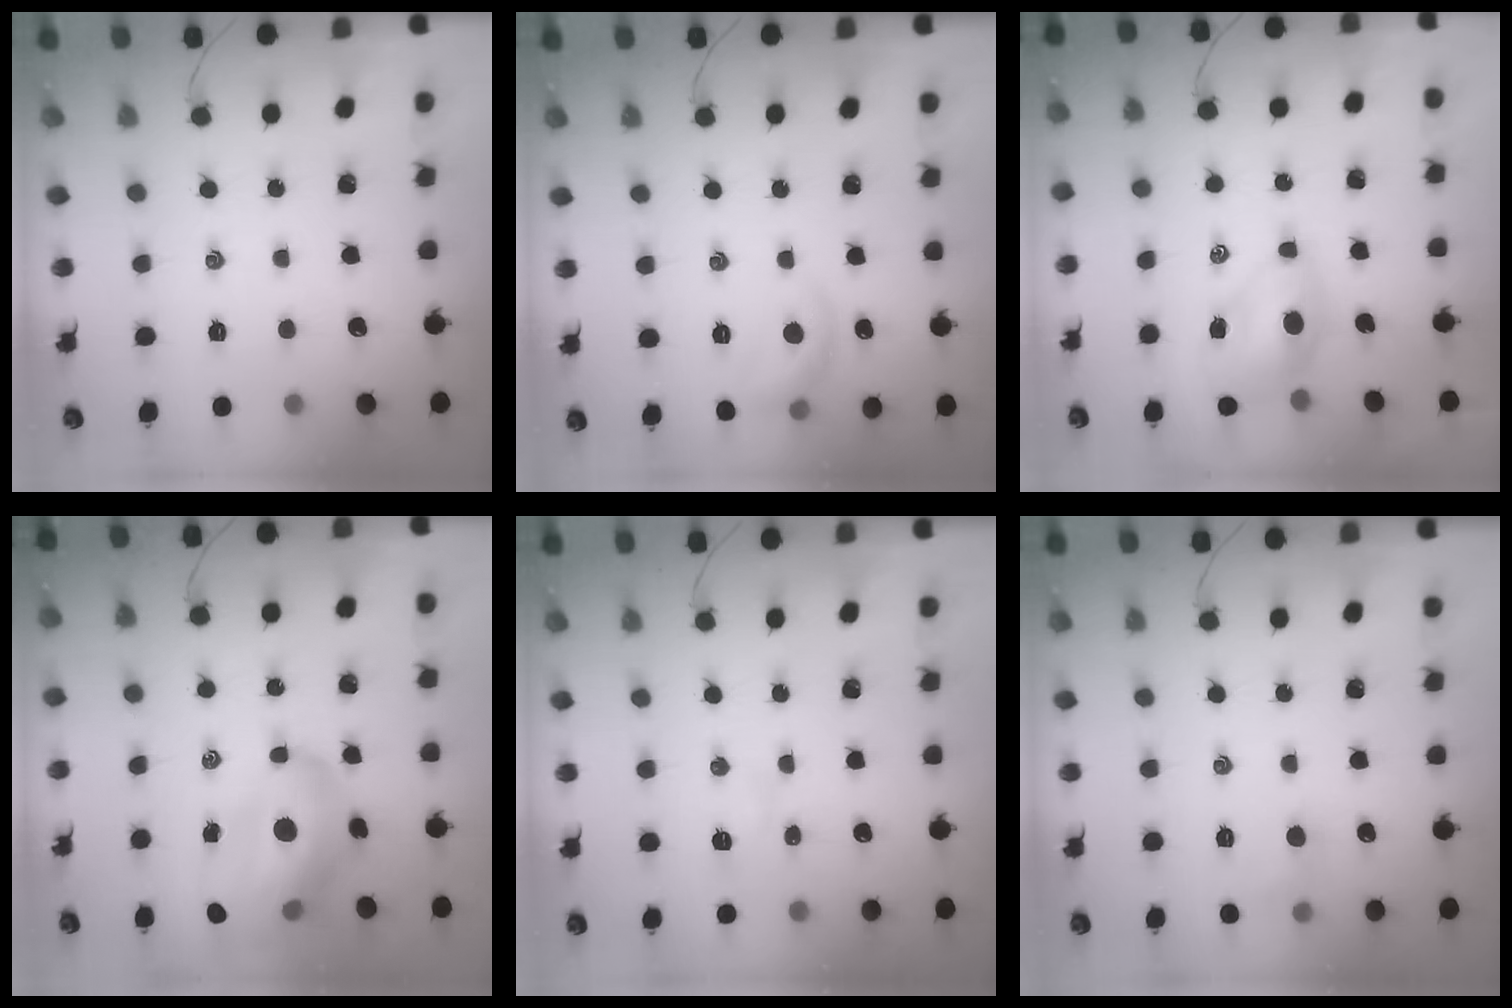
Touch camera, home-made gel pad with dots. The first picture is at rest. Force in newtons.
{"total": 8.9, "press": 8.9, "slide": 0.3}
{"total": 6.7, "press": 6.6, "slide": 1.2}
{"total": 17.1, "press": 16.4, "slide": 4.8}
{"total": 3.3, "press": 3.2, "slide": 1.1}
{"total": 6.0, "press": 5.7, "slide": 1.8}